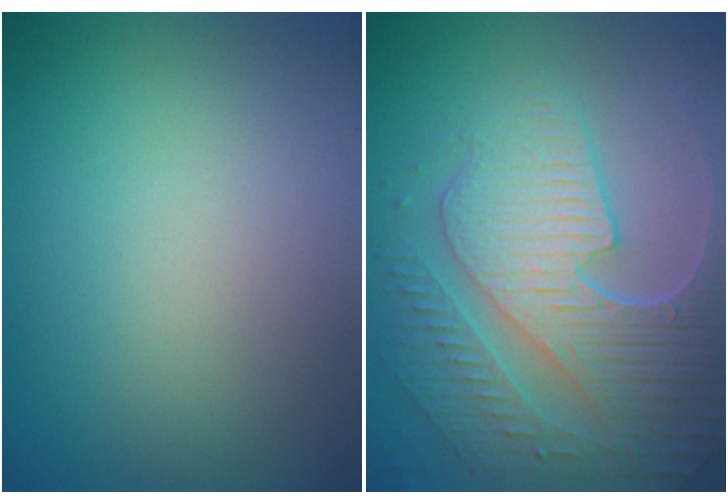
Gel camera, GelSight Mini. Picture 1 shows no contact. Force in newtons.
{"total": 9.7, "press": 6.6, "slide": 7.2}